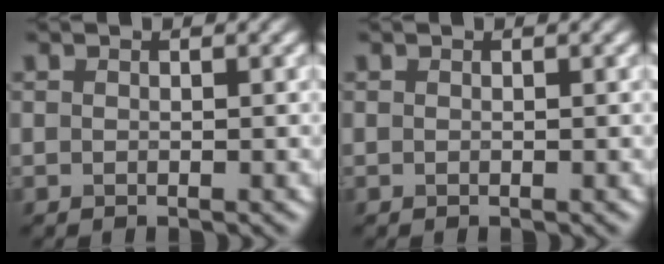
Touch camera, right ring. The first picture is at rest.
{"total": 0.0}